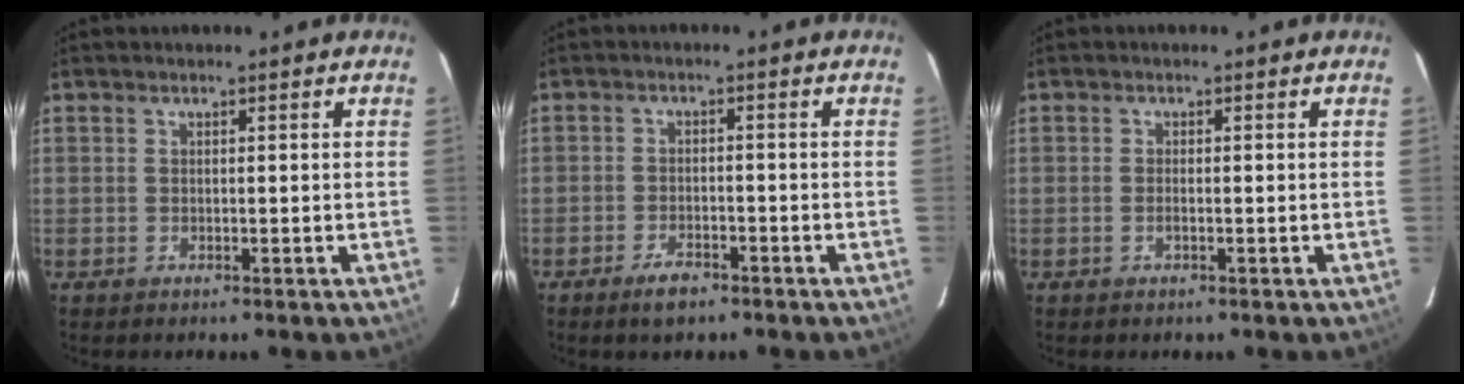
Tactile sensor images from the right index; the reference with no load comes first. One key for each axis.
{"total": 4.2, "fx": -3.1, "fy": 1.7, "fz": 2.2, "tx": -0.054, "ty": 0.001, "tz": -0.054}
{"total": 1.0, "fx": -0.4, "fy": 0.3, "fz": 0.8, "tx": -0.019, "ty": -0.001, "tz": -0.006}